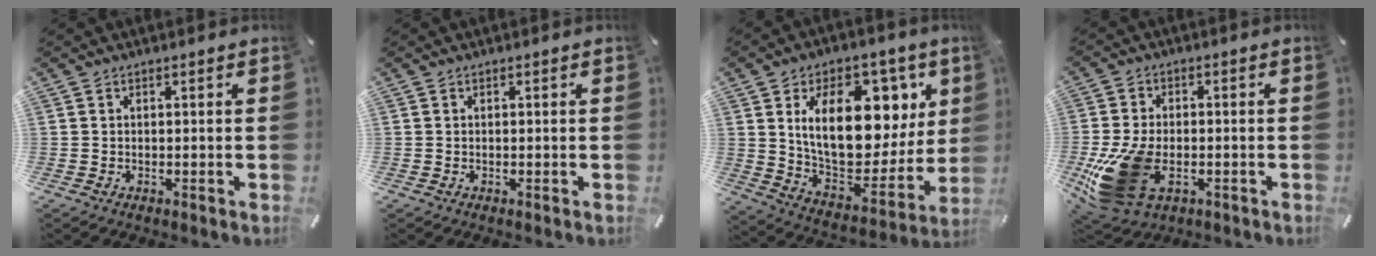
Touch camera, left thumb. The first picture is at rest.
{"total": 0.0}
{"total": 22.1, "force": [7.3, 13.4, 16.0], "torque": [-0.256, -0.037, 0.125]}
{"total": 17.2, "force": [-5.0, 11.0, 12.2], "torque": [-0.261, 0.008, -0.078]}